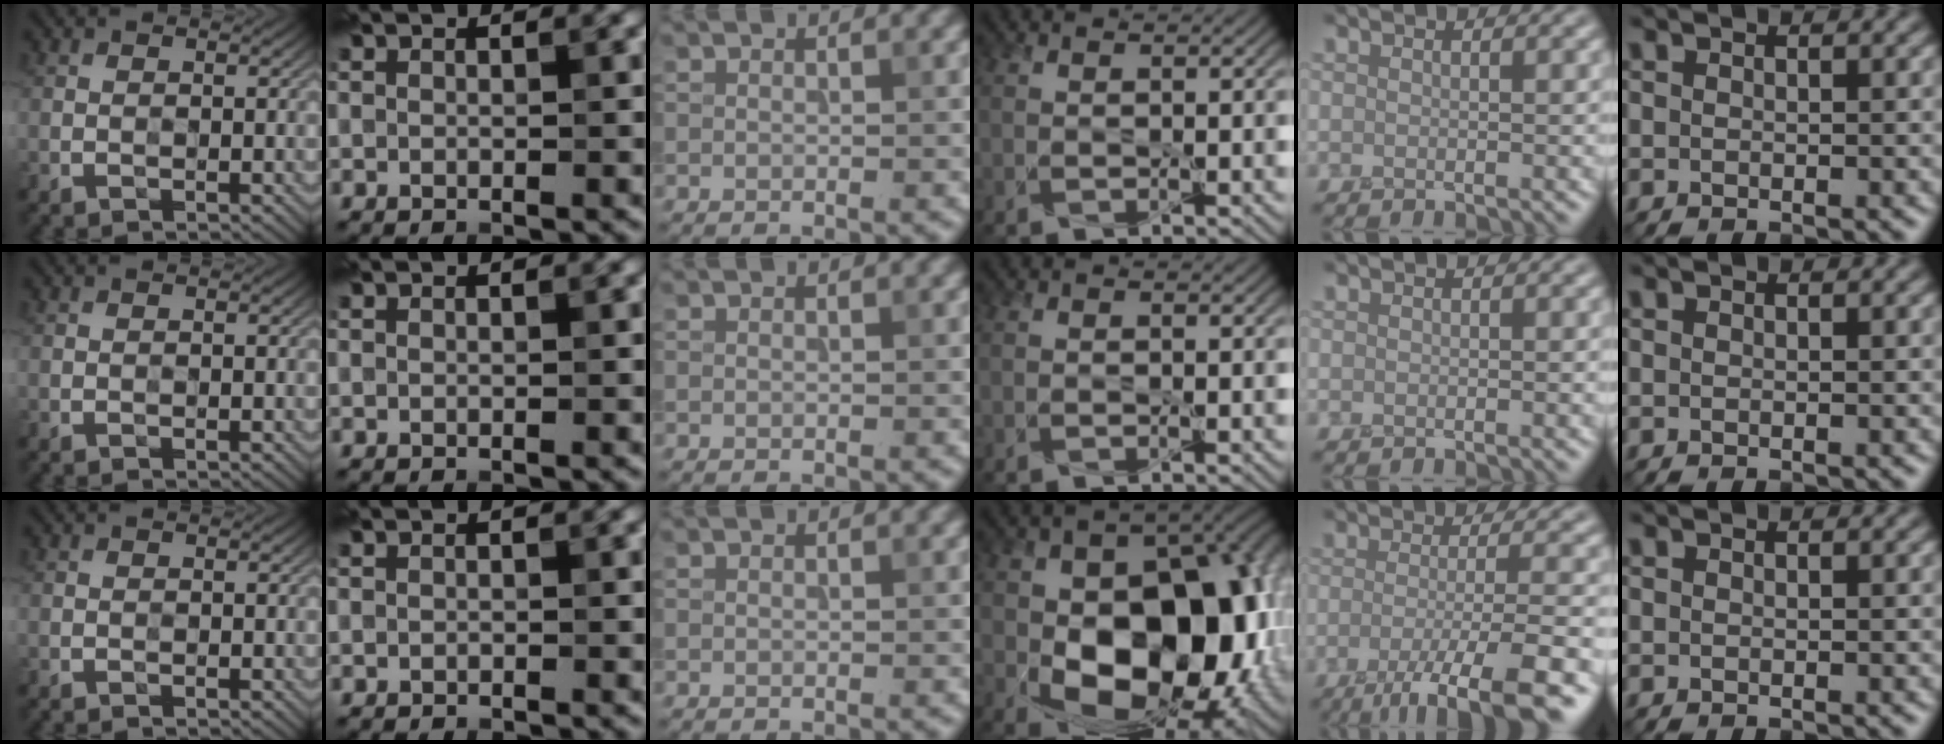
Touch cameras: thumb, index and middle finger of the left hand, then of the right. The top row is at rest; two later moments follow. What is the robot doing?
{"motion": "peel", "object": "velcro strap"}